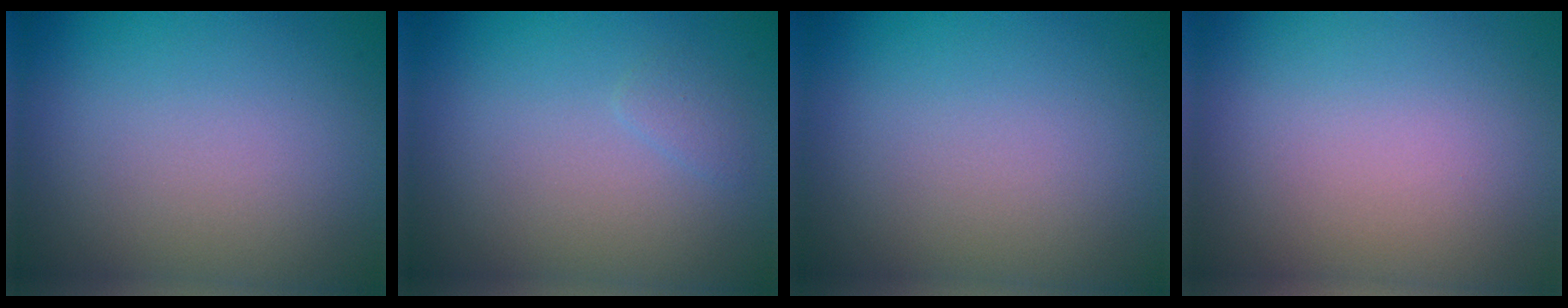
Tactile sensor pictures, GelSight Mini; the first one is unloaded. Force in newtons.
{"total": 0.7, "press": 0.7, "slide": 0.1}
{"total": 0.0}
{"total": 0.0}